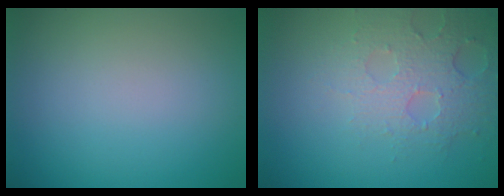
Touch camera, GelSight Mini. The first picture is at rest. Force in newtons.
{"total": 3.7, "press": 3.4, "slide": 1.5}